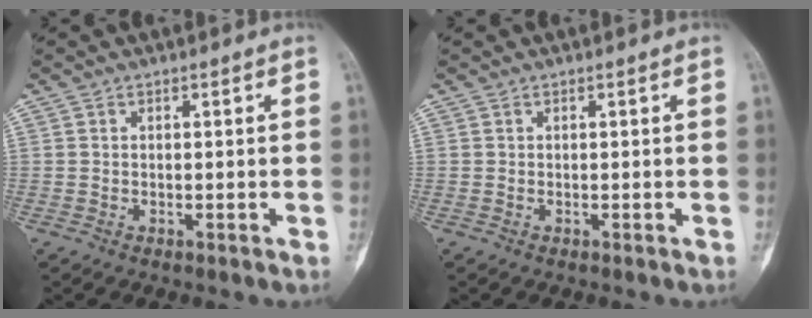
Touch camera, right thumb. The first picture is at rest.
{"total": 0.0}